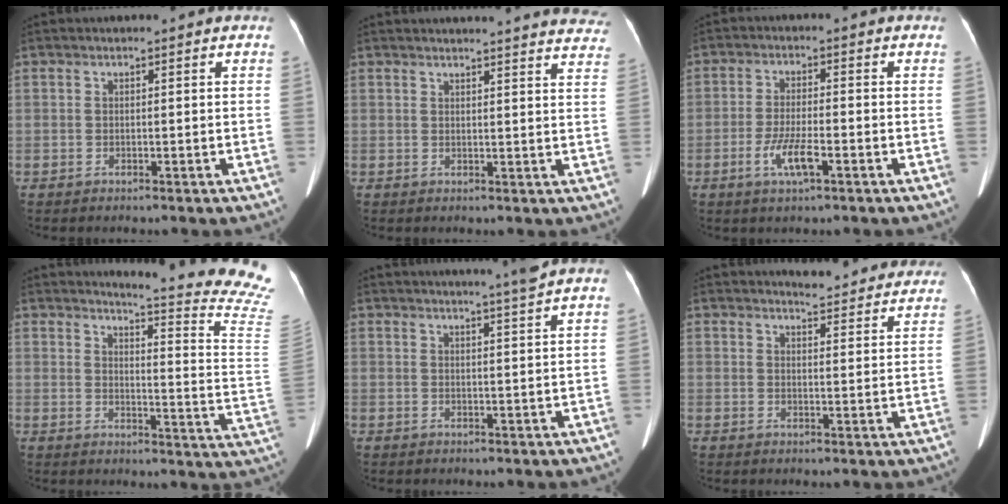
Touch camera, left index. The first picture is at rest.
{"total": 23.0, "force": [22.1, 2.7, 5.9], "torque": [-0.072, -0.063, 0.237]}
{"total": 5.1, "force": [-2.5, 0.8, 4.4], "torque": [-0.094, -0.007, -0.044]}
{"total": 20.5, "force": [19.5, -1.8, 6.2], "torque": [-0.087, -0.169, 0.206]}
{"total": 4.1, "force": [3.5, -1.6, 1.6], "torque": [-0.025, -0.010, 0.048]}
{"total": 10.4, "force": [10.0, 1.8, 2.2], "torque": [-0.013, -0.006, 0.104]}